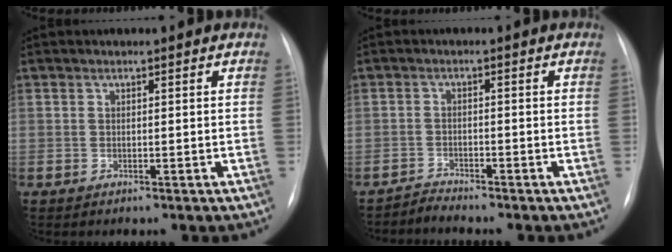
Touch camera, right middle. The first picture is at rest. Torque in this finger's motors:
{"motor_torque": [0.05, -0.34, -0.04, -0.01]}